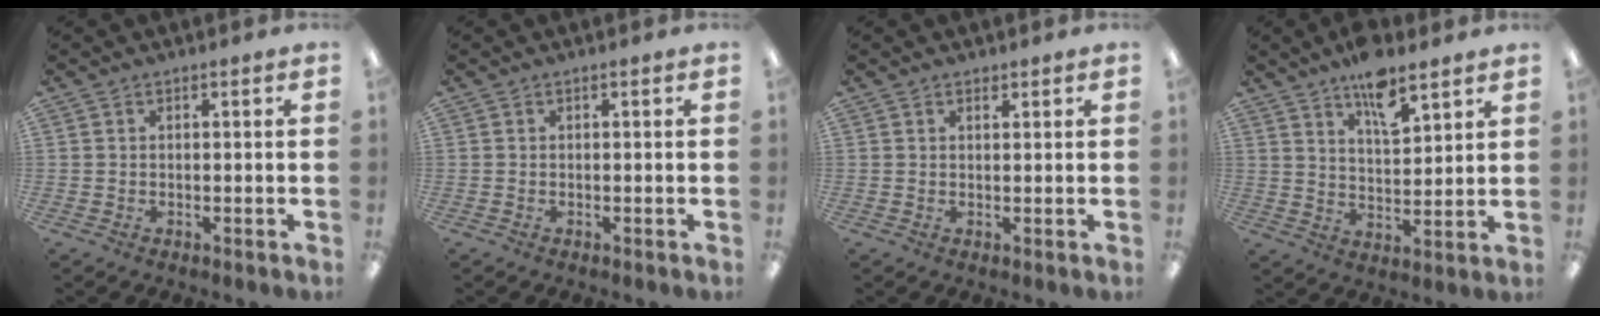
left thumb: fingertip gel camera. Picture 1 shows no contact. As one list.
[{"total": 0.0}, {"total": 1.0, "force": [0.9, 0.4, 0.3], "torque": [-0.006, 0.000, 0.017]}, {"total": 9.8, "force": [7.2, 3.4, 5.7], "torque": [-0.083, -0.043, 0.124]}]